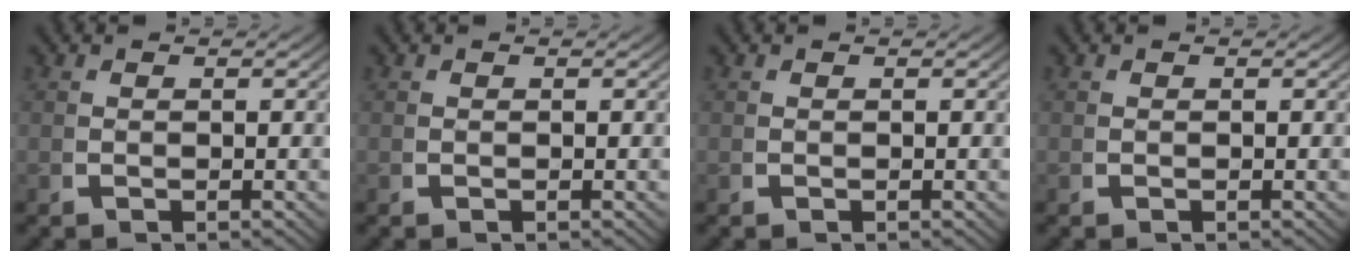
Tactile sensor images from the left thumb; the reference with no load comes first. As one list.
[{"total": 0.0}, {"total": 0.0}, {"total": 0.0}]